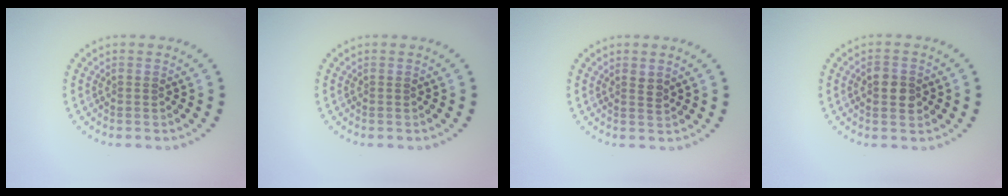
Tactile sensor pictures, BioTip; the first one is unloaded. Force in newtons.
{"total": 0.0}
{"total": 1.0, "press": 0.8, "slide": 0.6}
{"total": 2.6, "press": 2.6, "slide": 0.1}